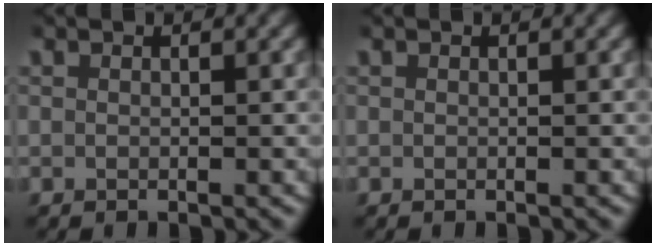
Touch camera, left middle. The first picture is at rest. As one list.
[{"total": 0.0}]